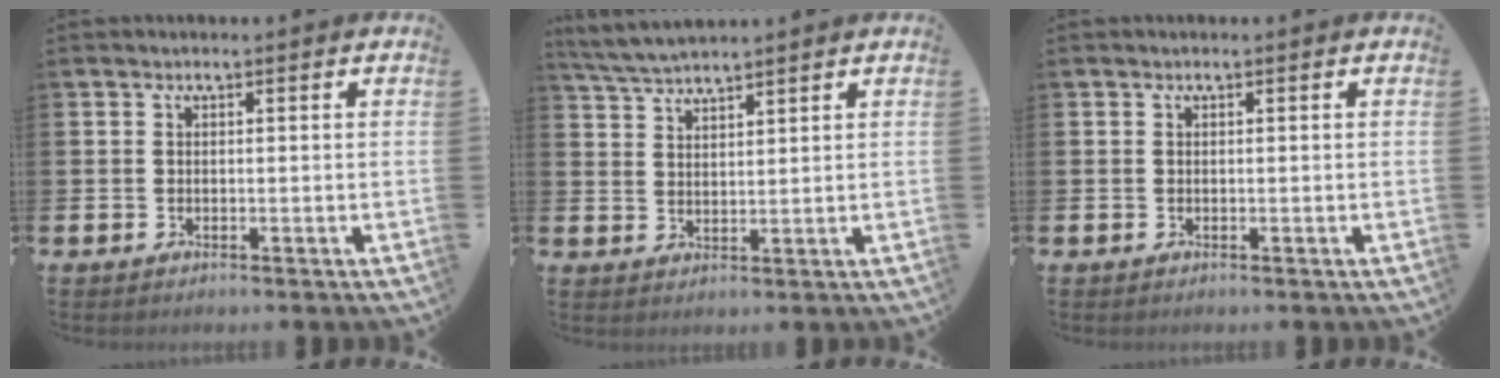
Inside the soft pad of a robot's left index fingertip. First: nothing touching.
{"total": 4.1, "force": [4.0, 0.1, 0.8], "torque": [-0.028, -0.016, 0.074]}
{"total": 0.0}